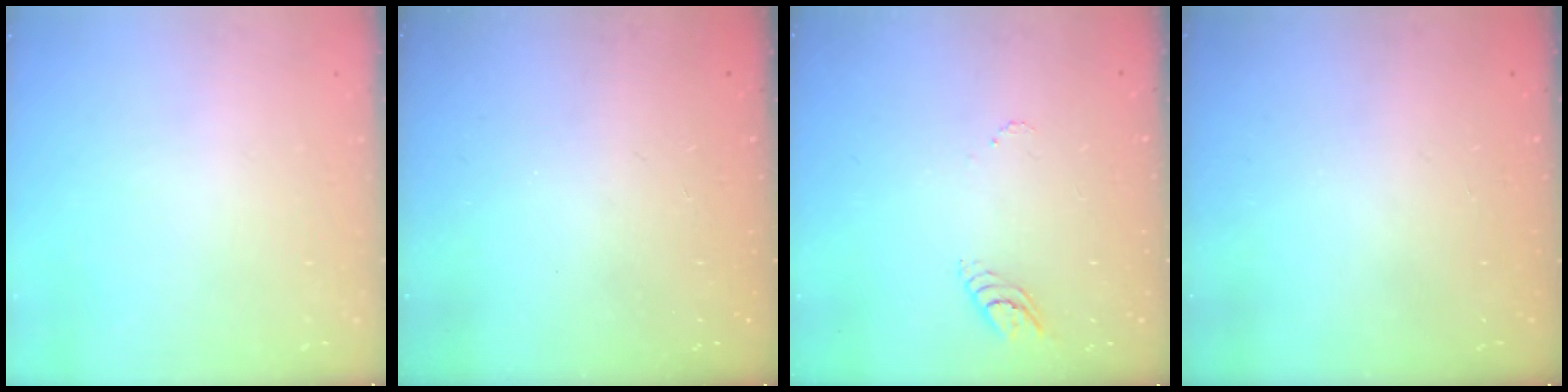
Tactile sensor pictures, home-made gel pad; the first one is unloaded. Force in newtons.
{"total": 0.0}
{"total": 3.6, "press": 3.5, "slide": 0.6}
{"total": 0.0}